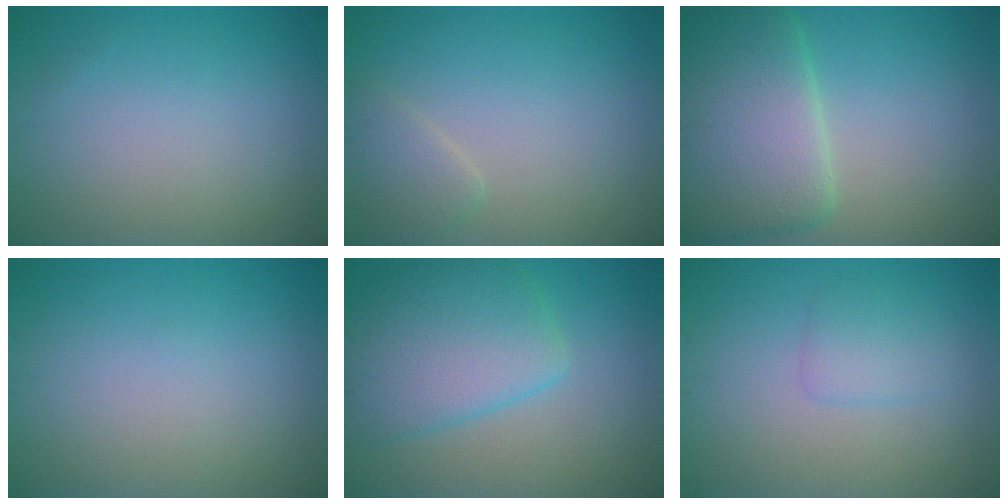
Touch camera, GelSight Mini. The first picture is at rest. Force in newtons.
{"total": 1.8, "press": 1.8, "slide": 0.1}
{"total": 9.0, "press": 9.0, "slide": 0.2}
{"total": 0.0}
{"total": 6.3, "press": 6.2, "slide": 0.5}
{"total": 1.8, "press": 1.8, "slide": 0.0}